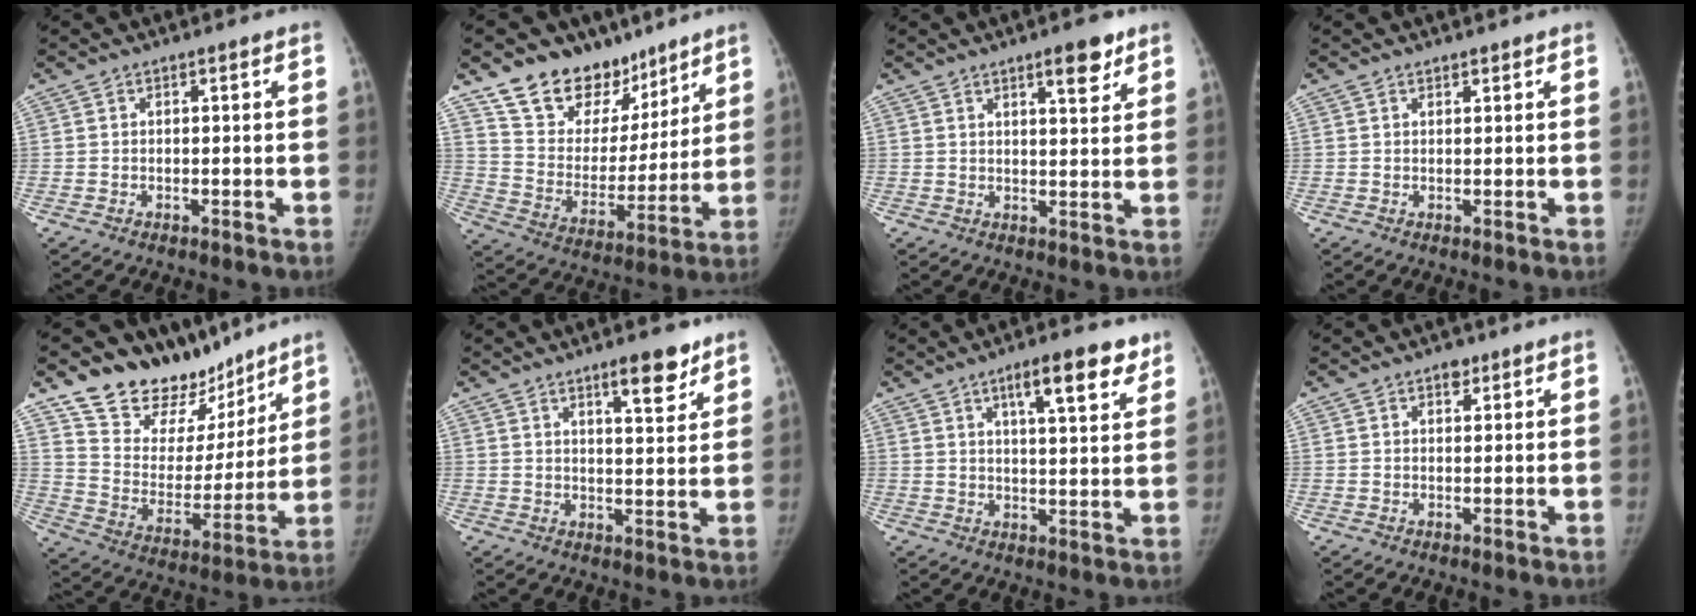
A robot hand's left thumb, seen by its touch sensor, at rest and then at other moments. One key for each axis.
{"total": 17.8, "fx": 13.1, "fy": 10.9, "fz": 5.2, "tx": -0.021, "ty": -0.081, "tz": 0.226}
{"total": 6.1, "fx": 3.9, "fy": 1.7, "fz": 4.3, "tx": -0.049, "ty": -0.023, "tz": 0.054}
{"total": 0.9, "fx": 0.7, "fy": 0.5, "fz": 0.1, "tx": 0.006, "ty": -0.005, "tz": 0.008}
{"total": 18.9, "fx": 15.6, "fy": 9.5, "fz": 4.6, "tx": -0.005, "ty": -0.106, "tz": 0.258}
{"total": 7.6, "fx": 5.2, "fy": 2.0, "fz": 5.2, "tx": -0.059, "ty": -0.034, "tz": 0.077}
{"total": 10.8, "fx": 6.5, "fy": 2.9, "fz": 8.1, "tx": -0.097, "ty": -0.029, "tz": 0.093}
{"total": 2.1, "fx": 1.3, "fy": 1.3, "fz": 1.0, "tx": 0.001, "ty": -0.005, "tz": 0.016}